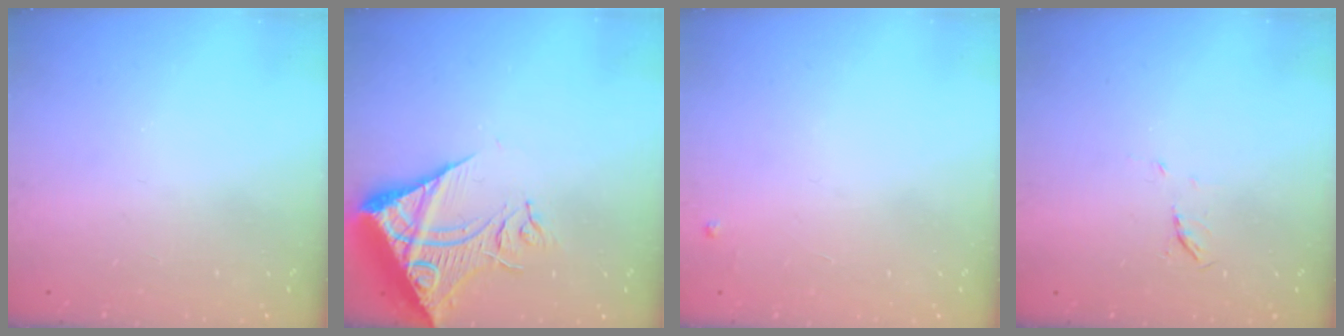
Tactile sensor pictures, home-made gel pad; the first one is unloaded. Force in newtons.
{"total": 14.2, "press": 14.1, "slide": 1.9}
{"total": 2.4, "press": 2.4, "slide": 0.4}
{"total": 4.0, "press": 4.0, "slide": 0.6}